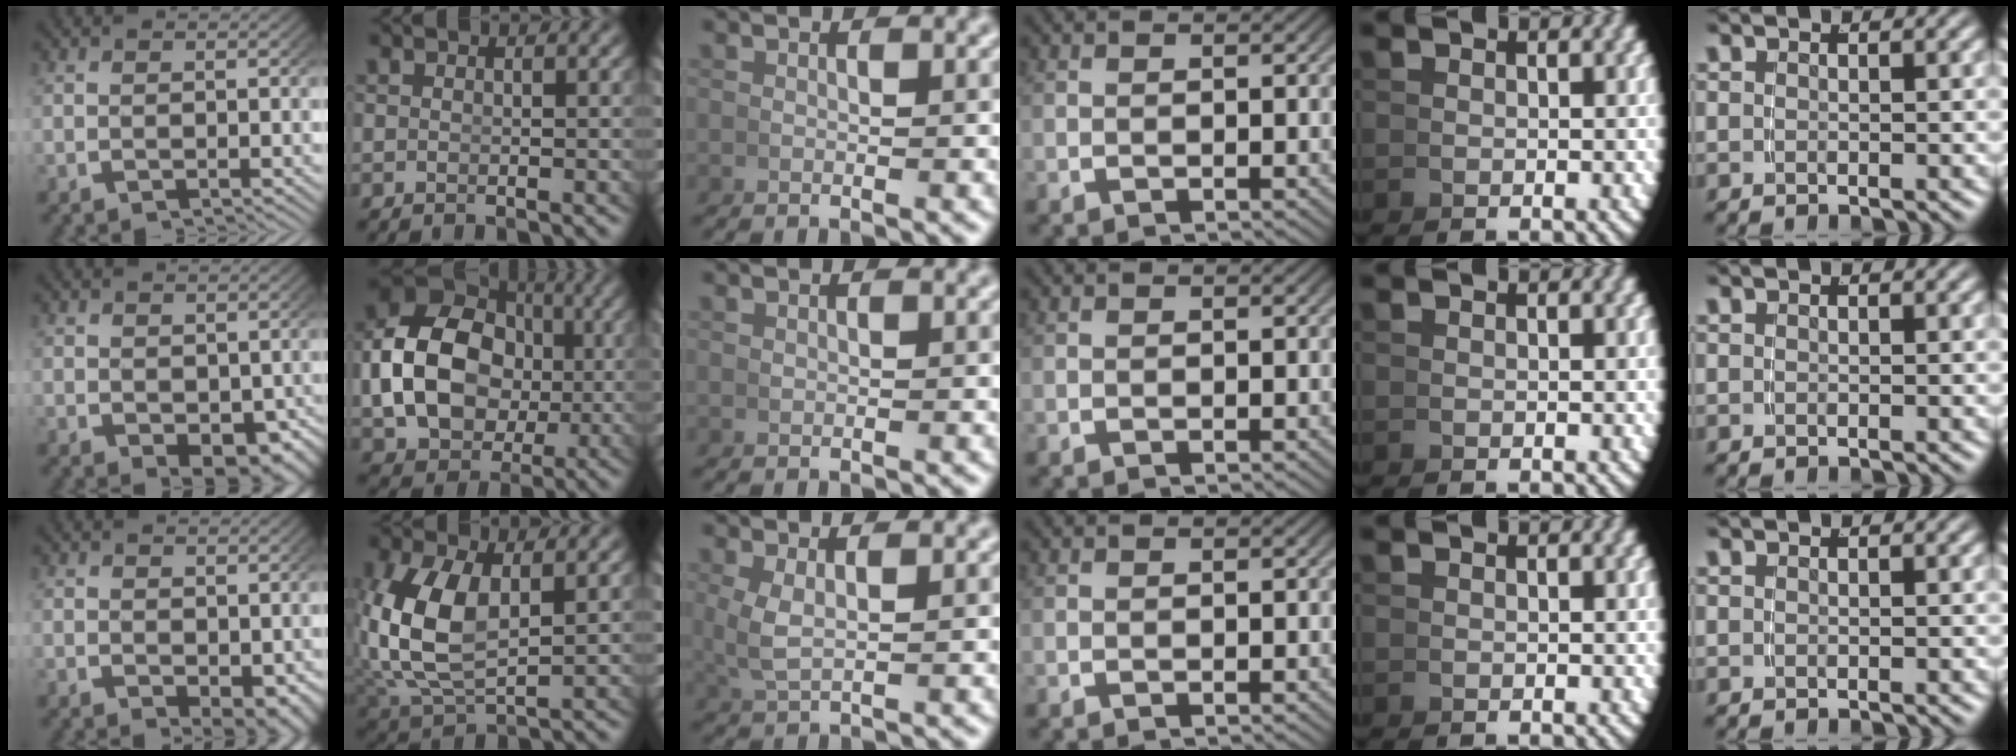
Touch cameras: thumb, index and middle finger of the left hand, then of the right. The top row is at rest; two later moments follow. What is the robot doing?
{"motion": "lift_and_place", "object": "bowl"}